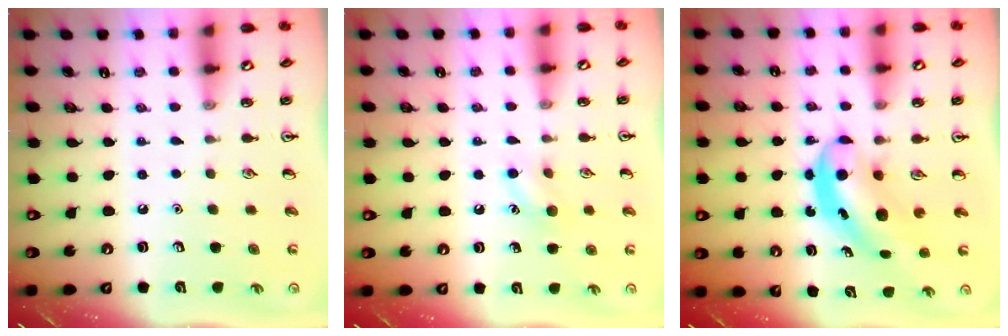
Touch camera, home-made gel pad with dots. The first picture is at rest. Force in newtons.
{"total": 7.9, "press": 7.6, "slide": 1.8}
{"total": 6.3, "press": 6.2, "slide": 1.3}